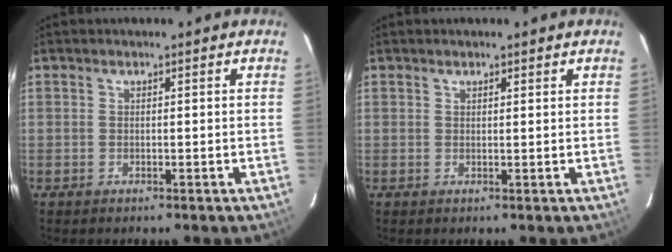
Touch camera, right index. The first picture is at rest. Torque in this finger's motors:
{"motor_torque": [-0.17, -0.01, -0.03, -0.01]}